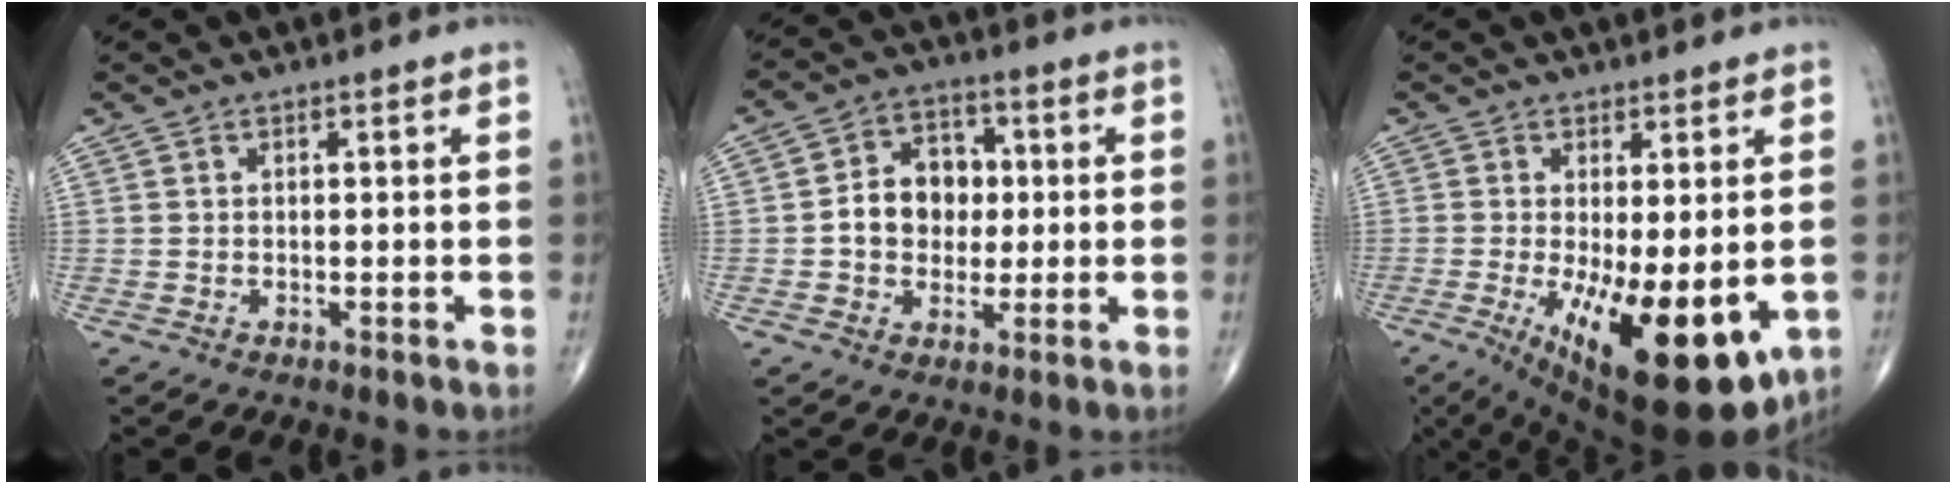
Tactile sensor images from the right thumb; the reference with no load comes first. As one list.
[{"total": 9.7, "force": [0.1, 7.8, 5.8], "torque": [-0.055, 0.019, -0.005]}, {"total": 17.9, "force": [-4.7, 6.7, 15.9], "torque": [-0.219, -0.033, -0.048]}]